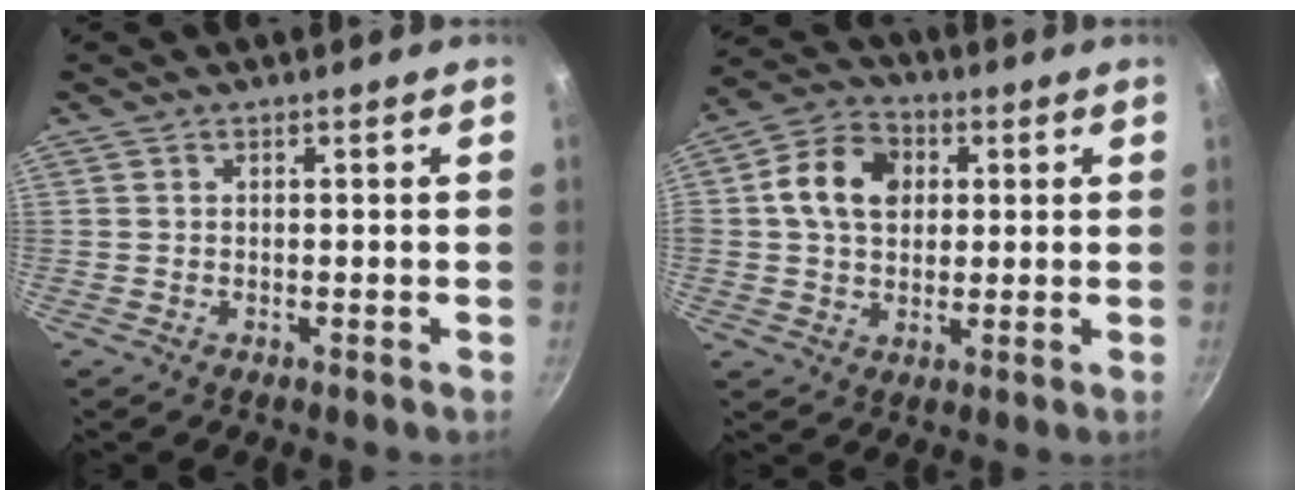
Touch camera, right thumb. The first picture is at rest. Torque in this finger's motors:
{"motor_torque": [0.06, 1.79, 0.88, 0.19, 0.28]}